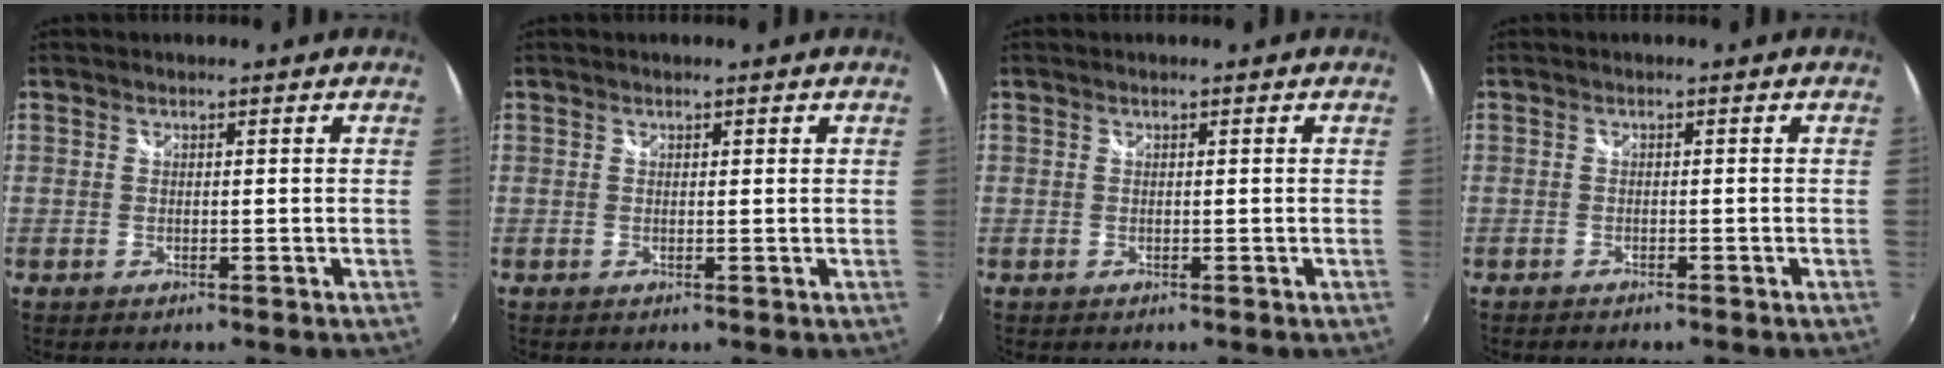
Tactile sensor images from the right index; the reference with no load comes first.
{"total": 0.5, "force": [0.3, 0.2, 0.3], "torque": [-0.005, 0.001, 0.003]}
{"total": 0.0}
{"total": 1.6, "force": [-1.5, 0.5, 0.3], "torque": [-0.015, -0.005, -0.029]}